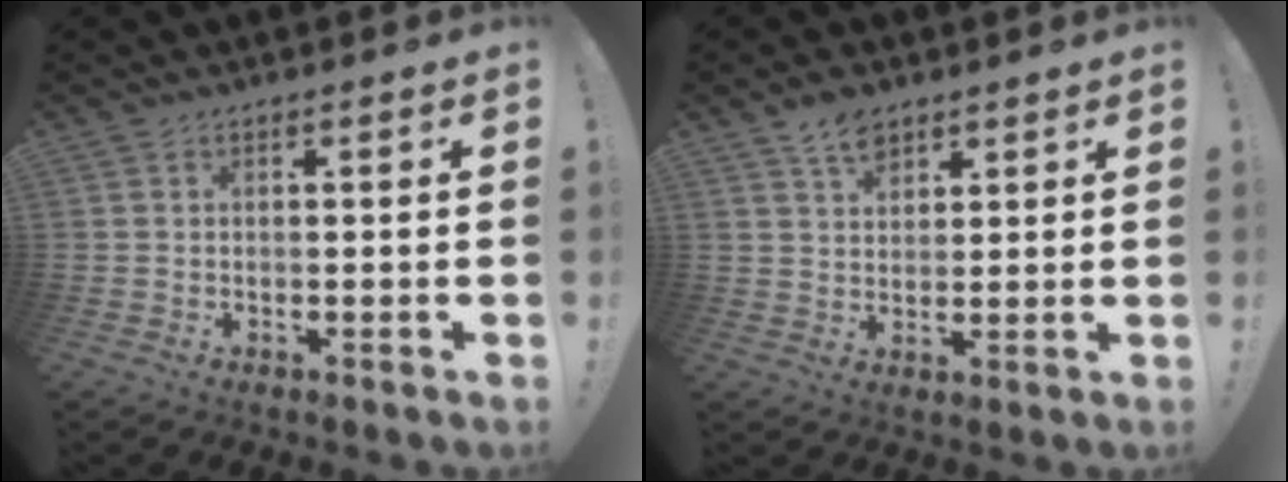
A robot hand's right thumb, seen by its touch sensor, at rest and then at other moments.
{"total": 6.0, "force": [4.2, 3.3, 2.7], "torque": [-0.042, -0.019, 0.077]}